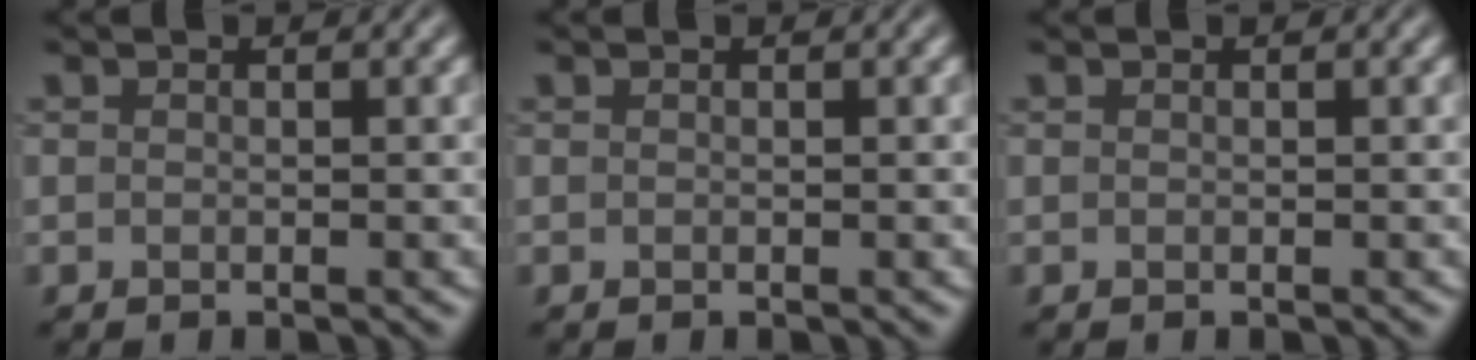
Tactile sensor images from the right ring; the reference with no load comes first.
{"total": 0.0}
{"total": 0.0}